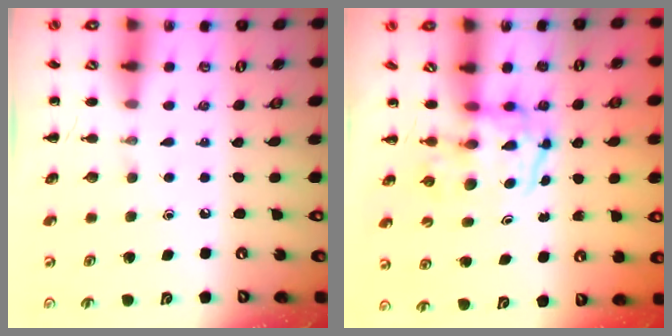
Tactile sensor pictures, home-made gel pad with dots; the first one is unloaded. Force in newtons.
{"total": 3.7, "press": 3.6, "slide": 0.6}